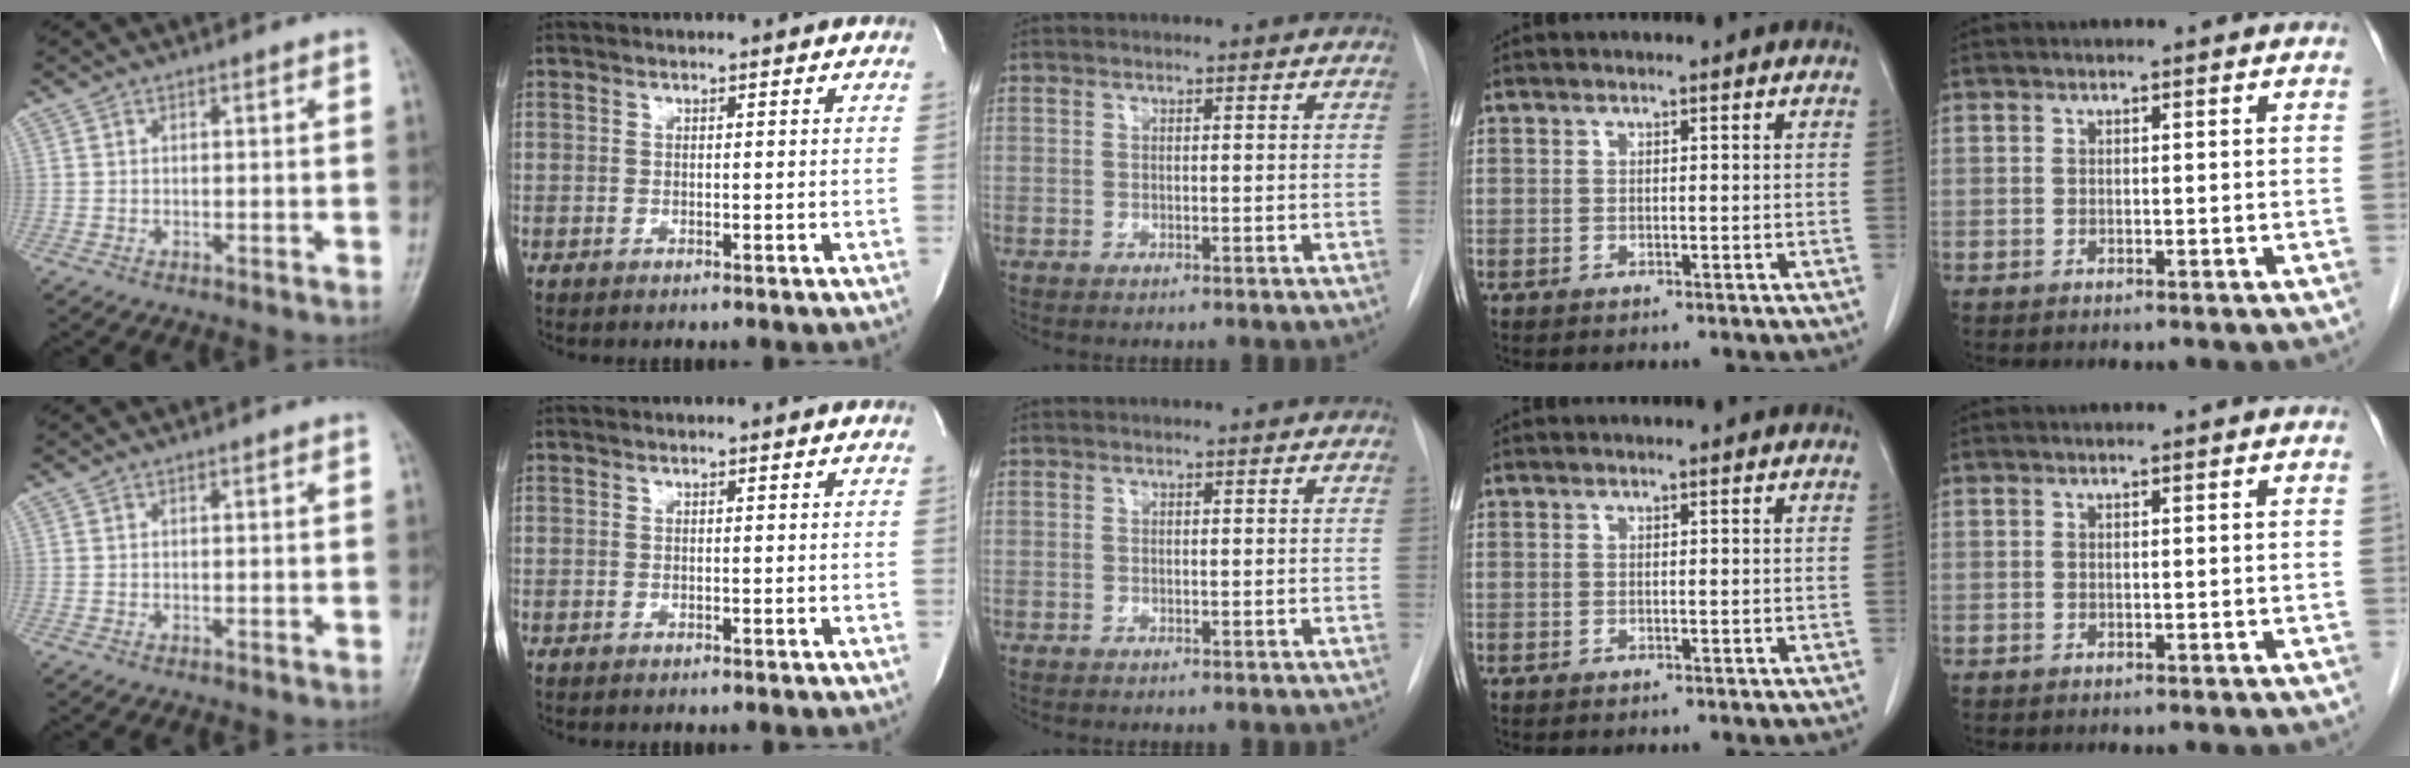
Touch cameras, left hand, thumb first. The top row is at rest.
{}